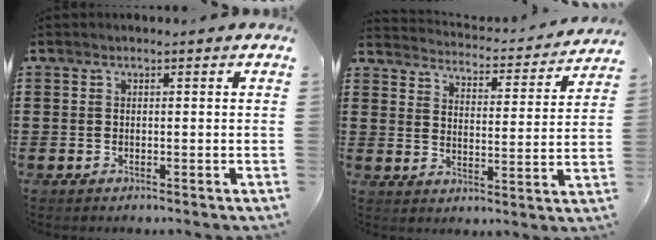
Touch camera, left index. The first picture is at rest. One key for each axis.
{"total": 3.3, "fx": 3.3, "fy": -0.1, "fz": 0.2, "tx": -0.028, "ty": -0.033, "tz": 0.050}